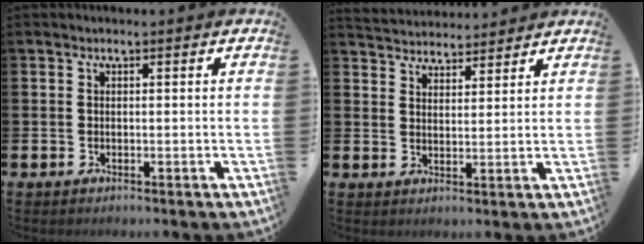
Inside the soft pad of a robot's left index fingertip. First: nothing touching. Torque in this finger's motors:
{"motor_torque": [0.47, -0.56, 0.18, 0.01]}